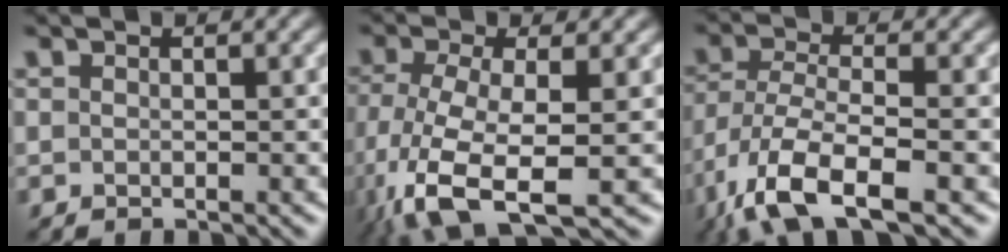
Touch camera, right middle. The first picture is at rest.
{"total": 8.9, "force": [-3.9, 3.3, 7.3], "torque": [-0.166, -0.020, -0.075]}
{"total": 8.9, "force": [-5.0, 3.1, 6.7], "torque": [-0.140, -0.014, -0.100]}